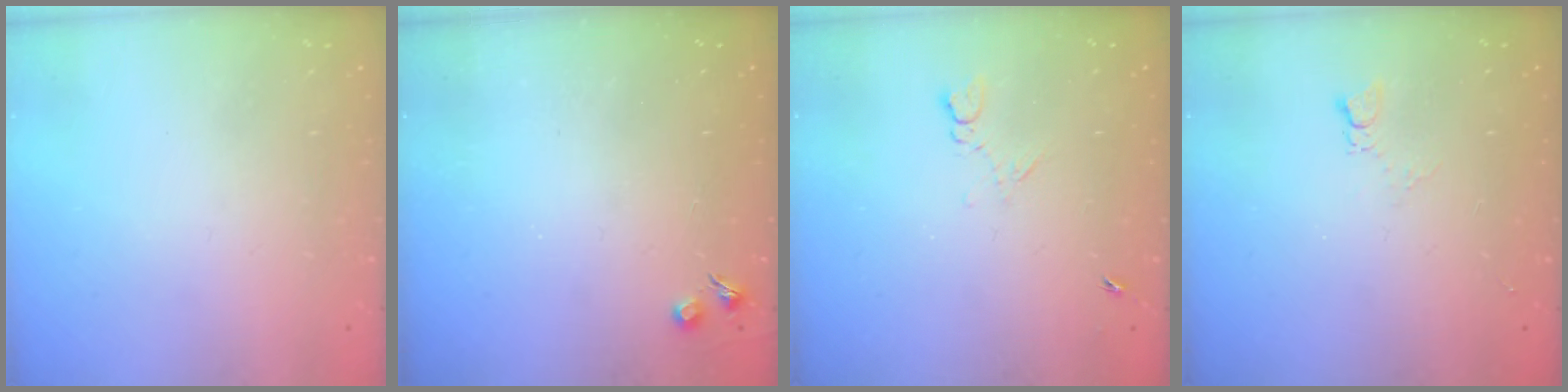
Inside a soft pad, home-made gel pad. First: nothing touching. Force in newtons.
{"total": 2.3, "press": 2.3, "slide": 0.4}
{"total": 4.2, "press": 4.2, "slide": 0.7}
{"total": 2.1, "press": 2.1, "slide": 0.3}